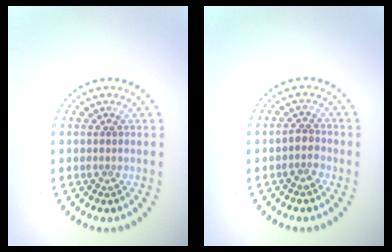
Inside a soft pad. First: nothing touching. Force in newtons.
{"total": 1.7, "press": 1.4, "slide": 1.0}